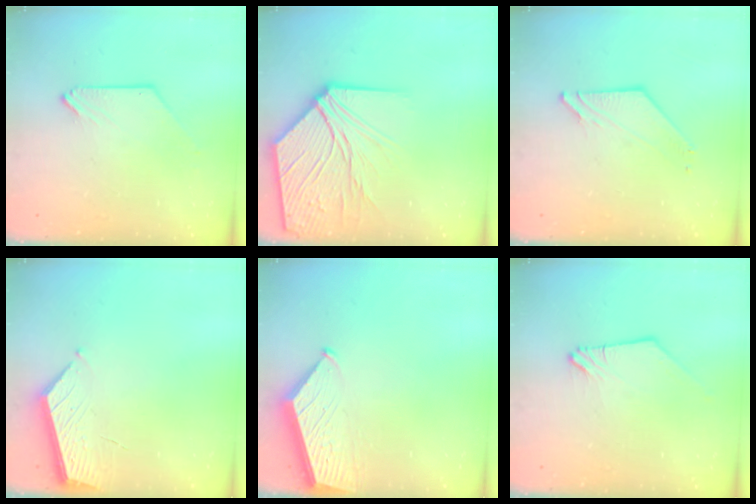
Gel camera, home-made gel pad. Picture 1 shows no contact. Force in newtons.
{"total": 16.6, "press": 16.3, "slide": 2.9}
{"total": 2.7, "press": 2.7, "slide": 0.3}
{"total": 3.5, "press": 3.5, "slide": 0.4}
{"total": 5.5, "press": 5.5, "slide": 0.6}
{"total": 0.0}